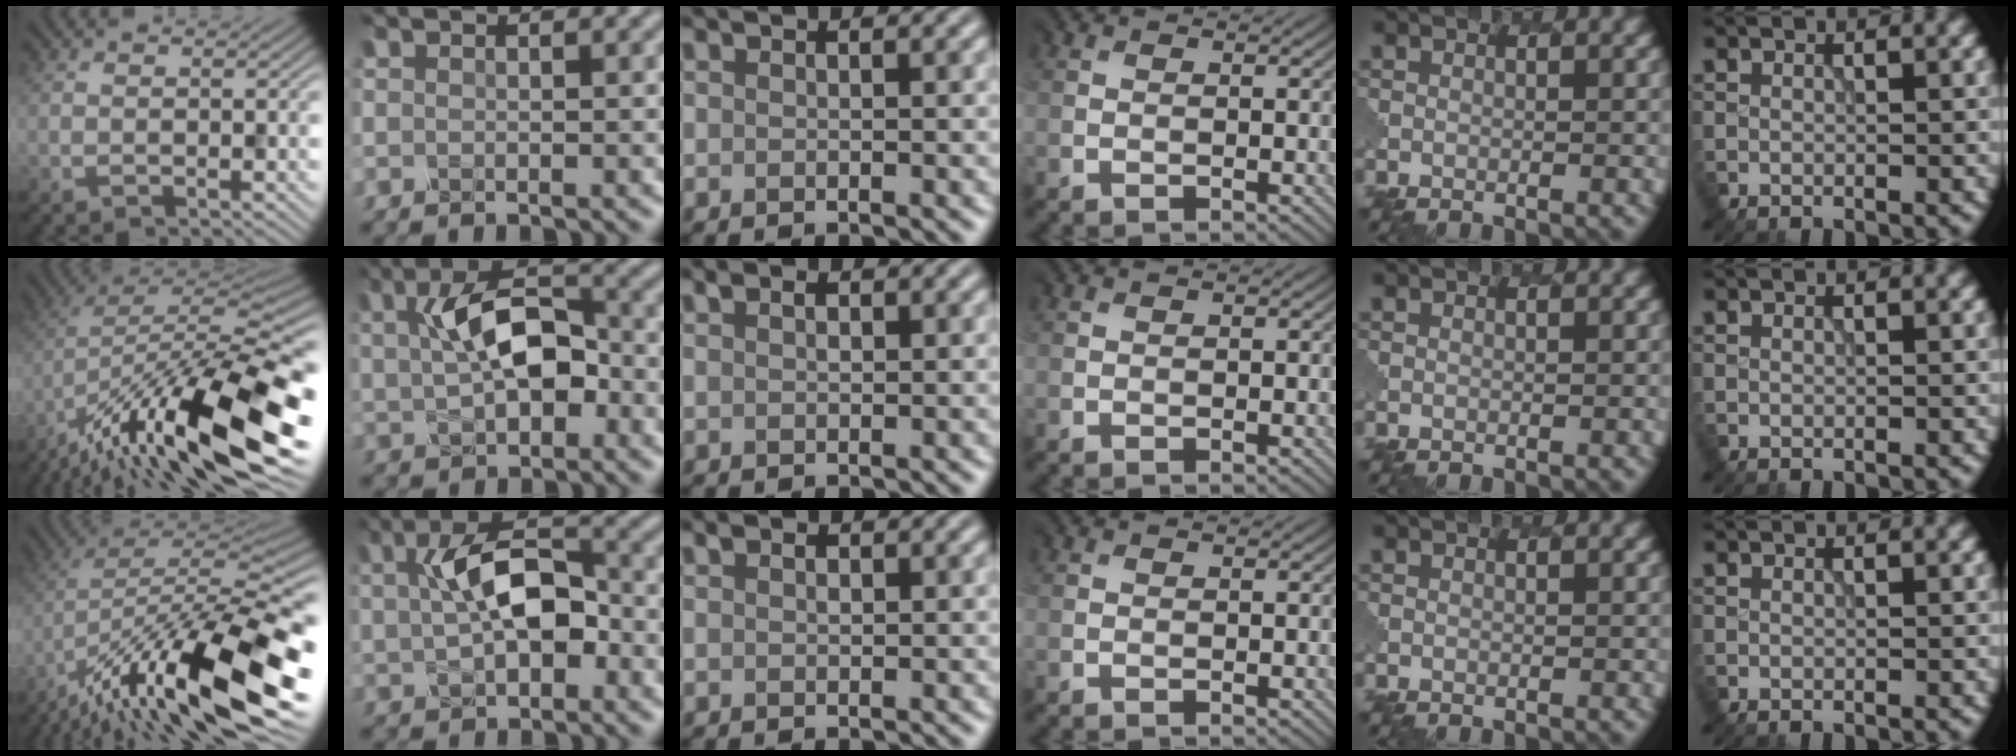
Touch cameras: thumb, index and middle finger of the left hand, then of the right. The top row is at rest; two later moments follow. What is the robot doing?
{"motion": "disassemble", "object": "battery cover"}